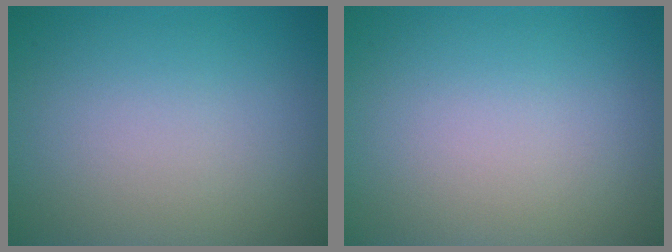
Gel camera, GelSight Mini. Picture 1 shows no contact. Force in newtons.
{"total": 0.0}